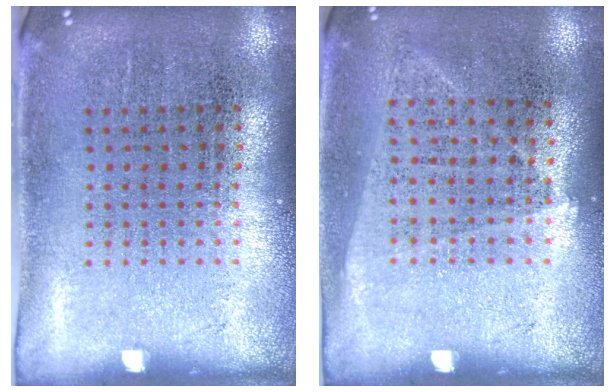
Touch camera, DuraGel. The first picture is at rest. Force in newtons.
{"total": 1.0, "press": 0.9, "slide": 0.4}